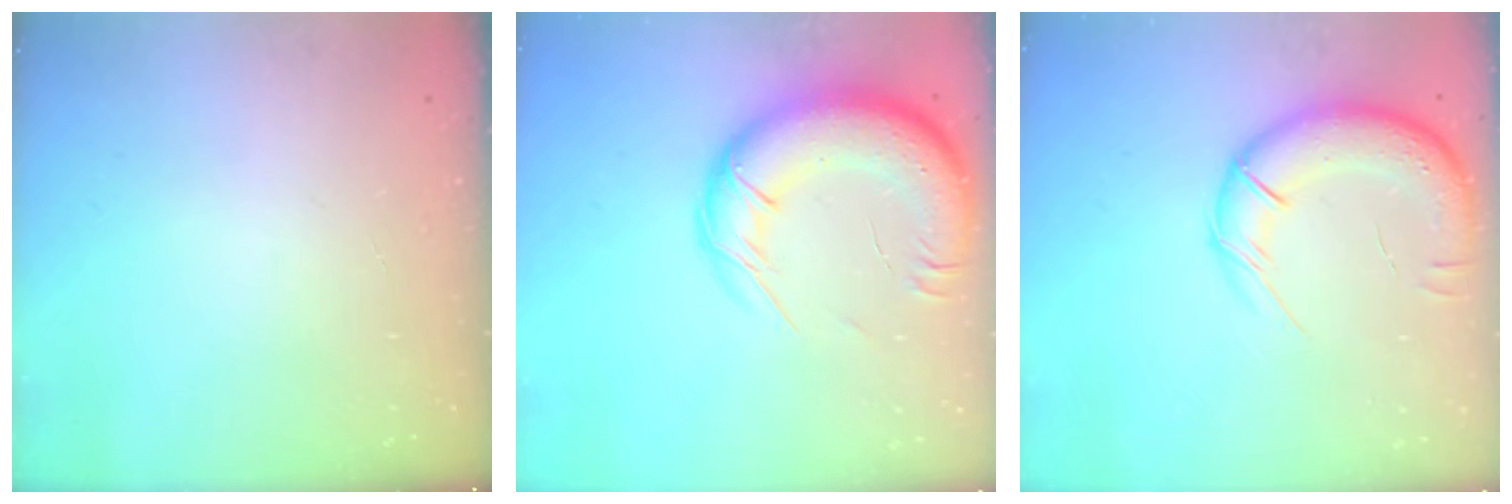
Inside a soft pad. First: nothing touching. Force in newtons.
{"total": 22.3, "press": 21.7, "slide": 5.0}
{"total": 15.8, "press": 15.3, "slide": 4.0}